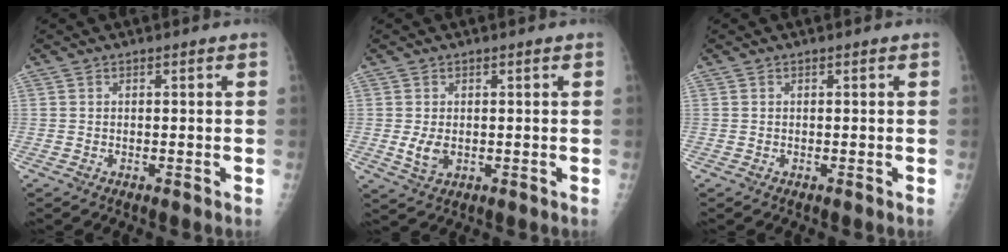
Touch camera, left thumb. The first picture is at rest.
{"total": 3.5, "force": [0.0, 2.1, 2.8], "torque": [-0.051, -0.009, 0.007]}
{"total": 0.0}